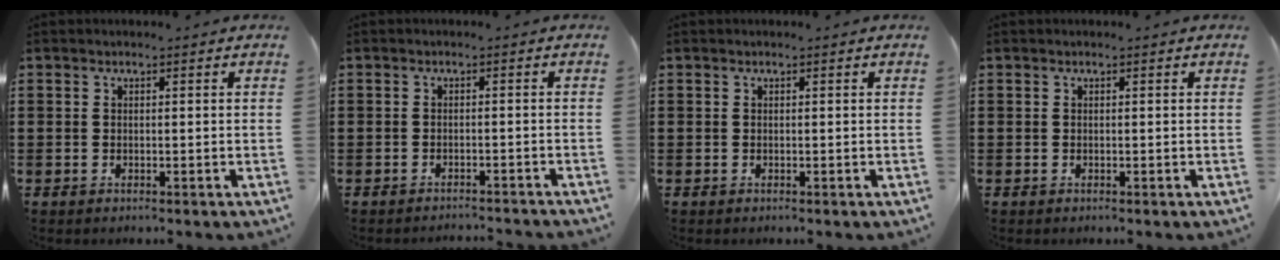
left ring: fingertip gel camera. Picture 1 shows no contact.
{"total": 1.5, "force": [-1.5, -0.2, 0.2], "torque": [-0.004, 0.003, -0.030]}
{"total": 0.0}
{"total": 0.0}